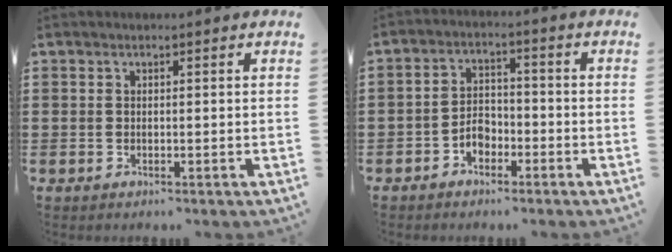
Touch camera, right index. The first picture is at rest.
{"total": 3.6, "force": [-2.0, 2.3, 1.9], "torque": [-0.038, 0.006, -0.041]}